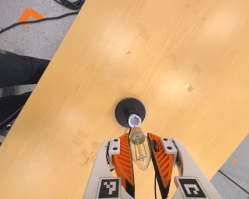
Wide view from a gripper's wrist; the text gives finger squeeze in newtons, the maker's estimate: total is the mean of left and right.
{"total": 18.5, "left": 20.3, "right": 16.8}